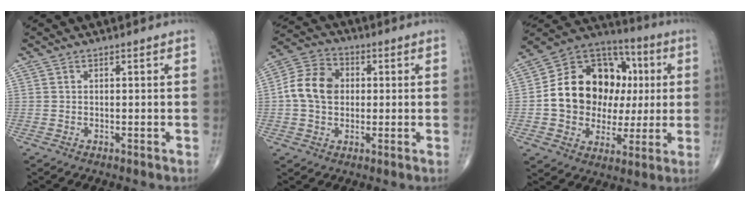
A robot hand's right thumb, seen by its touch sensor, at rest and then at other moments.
{"total": 10.0, "force": [0.5, 7.8, 6.2], "torque": [-0.100, 0.021, 0.000]}
{"total": 21.5, "force": [1.7, 16.5, 13.6], "torque": [-0.176, 0.034, 0.036]}